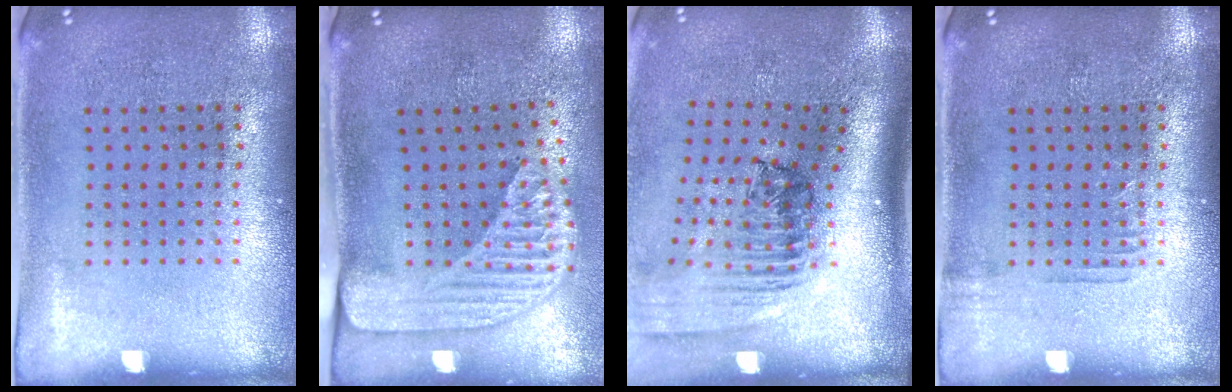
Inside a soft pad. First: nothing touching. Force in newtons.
{"total": 2.3, "press": 1.7, "slide": 1.5}
{"total": 2.6, "press": 1.7, "slide": 1.9}
{"total": 0.7, "press": 0.6, "slide": 0.2}